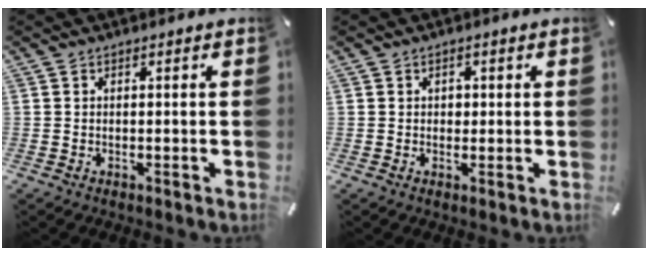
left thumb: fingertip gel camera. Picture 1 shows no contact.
{"total": 1.3, "force": [0.2, 1.2, 0.5], "torque": [0.003, -0.001, -0.002]}